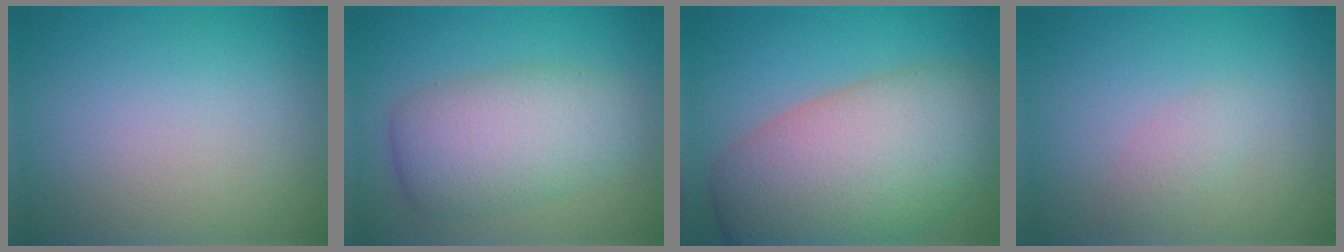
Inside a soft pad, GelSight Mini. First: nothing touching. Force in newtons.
{"total": 6.0, "press": 6.0, "slide": 0.1}
{"total": 12.2, "press": 12.1, "slide": 0.6}
{"total": 1.2, "press": 1.2, "slide": 0.1}